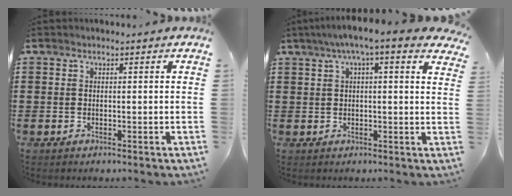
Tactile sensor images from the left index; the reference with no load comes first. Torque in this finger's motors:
{"motor_torque": [1.85, 0.29, 0.82, 0.20]}